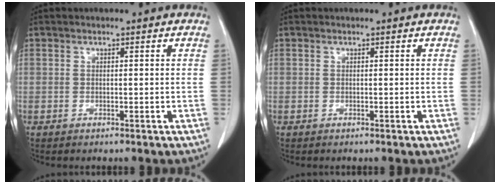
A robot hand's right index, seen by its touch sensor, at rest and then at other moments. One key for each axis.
{"total": 0.0}